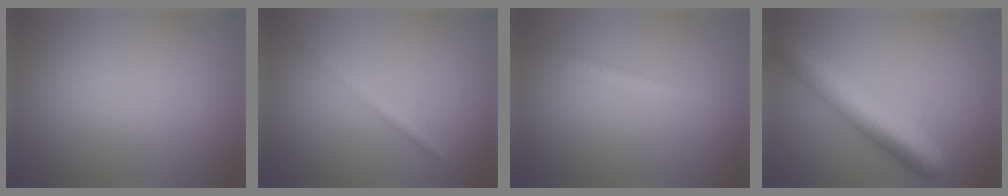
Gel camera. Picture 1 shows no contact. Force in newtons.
{"total": 1.6, "press": 1.6, "slide": 0.1}
{"total": 1.1, "press": 1.1, "slide": 0.1}
{"total": 8.5, "press": 8.5, "slide": 0.3}